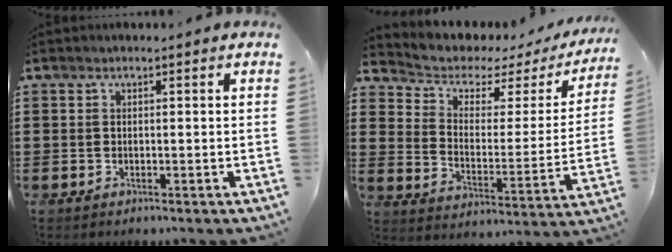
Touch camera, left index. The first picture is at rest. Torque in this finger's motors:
{"motor_torque": [2.14, 0.00, -0.43, -0.21]}